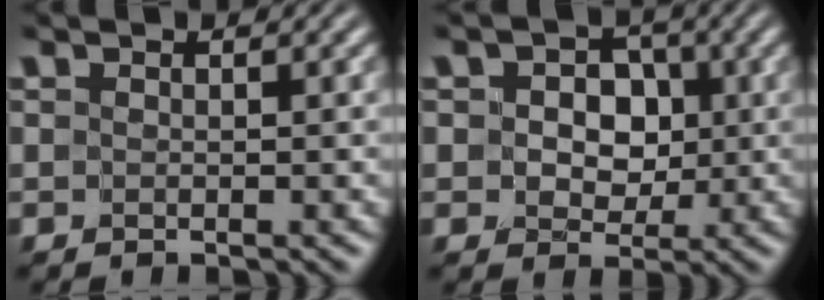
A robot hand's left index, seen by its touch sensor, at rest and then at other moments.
{"total": 4.2, "force": [0.3, 3.2, 2.7], "torque": [-0.036, 0.005, -0.011]}